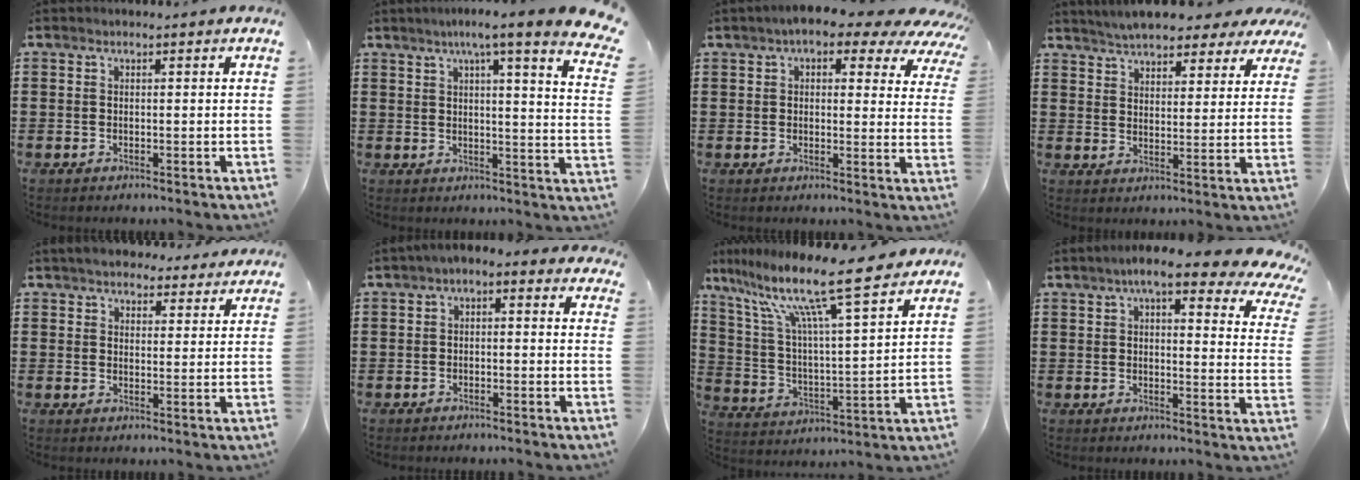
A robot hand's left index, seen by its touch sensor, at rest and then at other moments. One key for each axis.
{"total": 6.4, "fx": 4.4, "fy": -0.7, "fz": 4.6, "tx": -0.091, "ty": -0.029, "tz": 0.065}
{"total": 6.0, "fx": 4.3, "fy": 1.9, "fz": 3.8, "tx": -0.067, "ty": -0.019, "tz": 0.066}
{"total": 5.3, "fx": 5.0, "fy": 0.9, "fz": 1.4, "tx": -0.051, "ty": -0.017, "tz": 0.089}
{"total": 4.4, "fx": 4.1, "fy": 1.4, "fz": 0.8, "tx": -0.030, "ty": -0.007, "tz": 0.077}
{"total": 2.0, "fx": -1.8, "fy": 0.5, "fz": 0.8, "tx": -0.024, "ty": 0.002, "tz": -0.042}
{"total": 12.9, "fx": 10.0, "fy": 0.8, "fz": 8.2, "tx": -0.185, "ty": -0.062, "tz": 0.162}
{"total": 8.3, "fx": 6.1, "fy": 1.4, "fz": 5.5, "tx": -0.100, "ty": -0.019, "tz": 0.102}